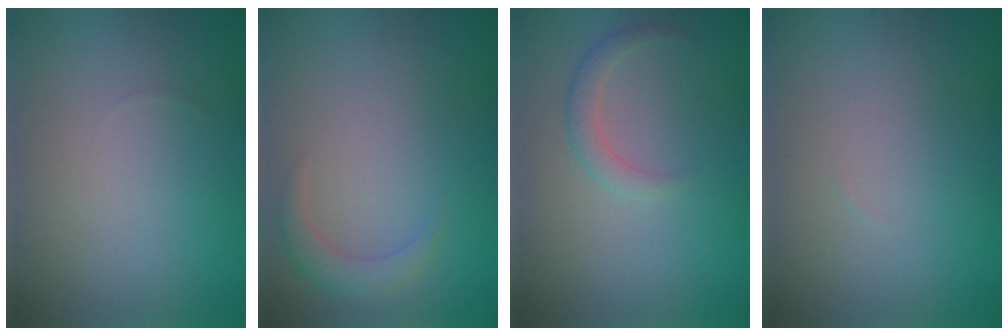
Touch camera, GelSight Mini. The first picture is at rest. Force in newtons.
{"total": 2.1, "press": 2.1, "slide": 0.2}
{"total": 1.7, "press": 1.7, "slide": 0.1}
{"total": 0.0}